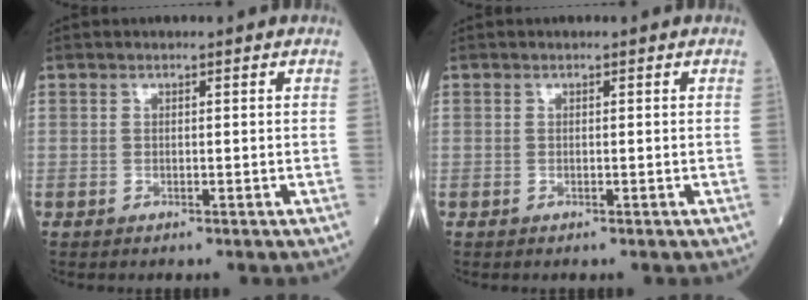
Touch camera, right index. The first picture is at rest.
{"total": 0.0}